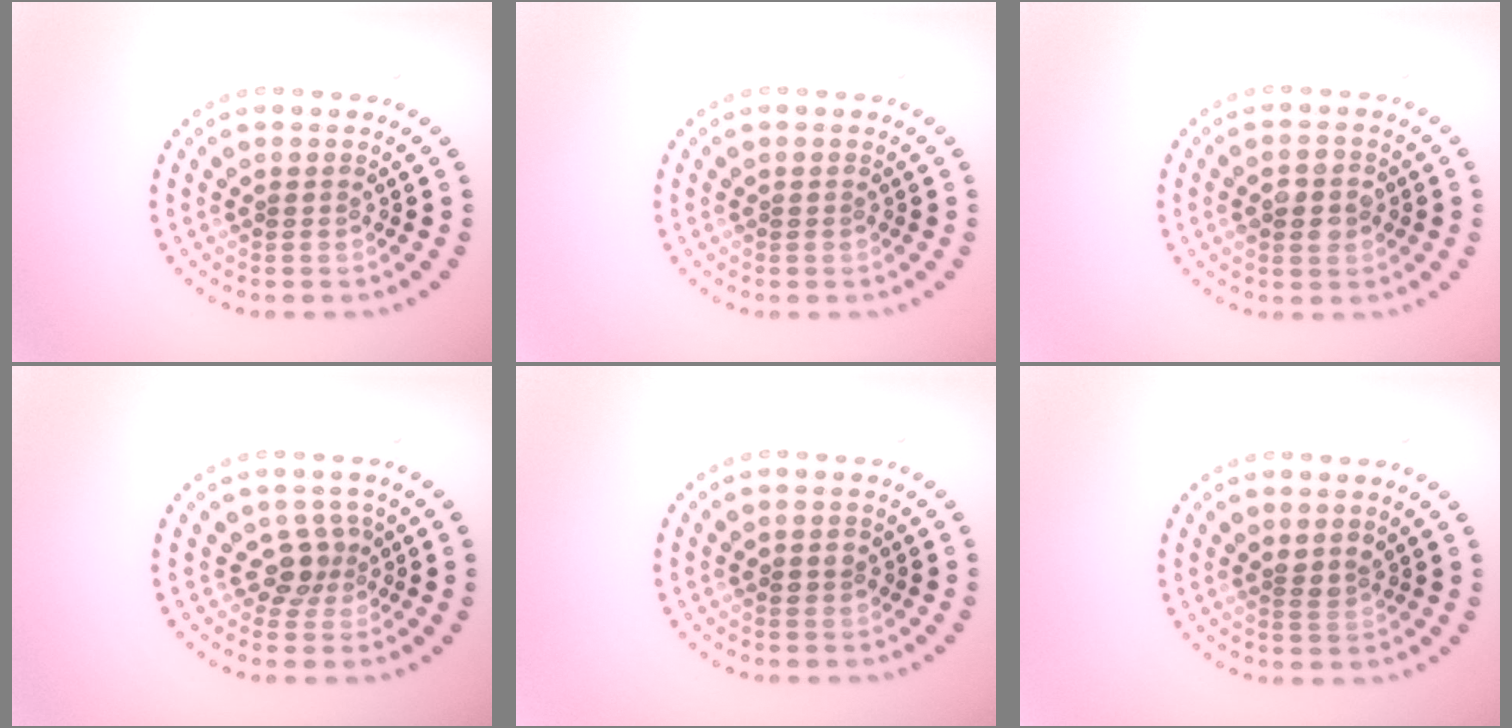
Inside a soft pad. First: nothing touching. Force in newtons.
{"total": 0.0}
{"total": 2.7, "press": 2.7, "slide": 0.1}
{"total": 2.5, "press": 1.9, "slide": 1.6}
{"total": 1.0, "press": 1.0, "slide": 0.2}
{"total": 1.4, "press": 1.1, "slide": 0.8}